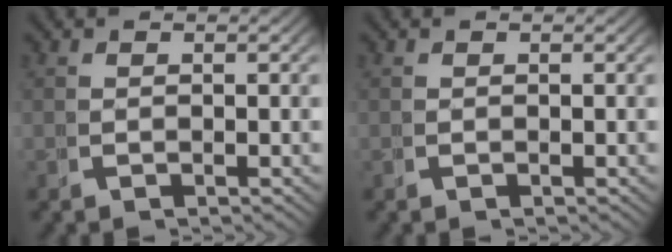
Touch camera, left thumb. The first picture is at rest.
{"total": 0.0}